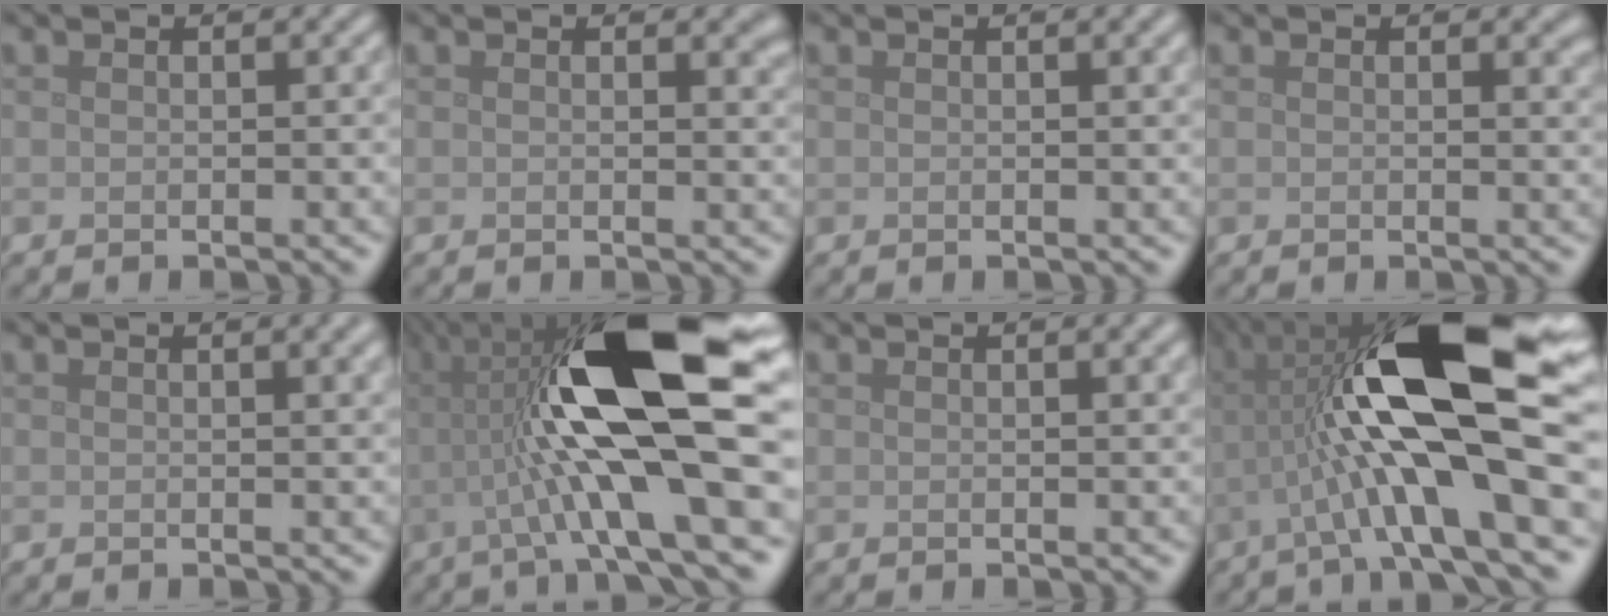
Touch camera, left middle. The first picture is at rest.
{"total": 1.1, "force": [0.8, 0.3, 0.7], "torque": [-0.005, -0.001, 0.013]}
{"total": 1.4, "force": [0.7, 0.4, 1.2], "torque": [-0.013, 0.005, 0.011]}
{"total": 0.8, "force": [0.6, 0.2, 0.4], "torque": [-0.003, -0.004, 0.010]}
{"total": 2.8, "force": [1.4, 1.0, 2.2], "torque": [-0.014, 0.005, 0.017]}
{"total": 15.6, "force": [1.2, 3.7, 15.1], "torque": [-0.242, 0.014, 0.019]}
{"total": 1.9, "force": [1.0, 0.6, 1.5], "torque": [-0.012, 0.005, 0.011]}
{"total": 14.4, "force": [0.4, 3.6, 13.9], "torque": [-0.237, 0.019, 0.004]}